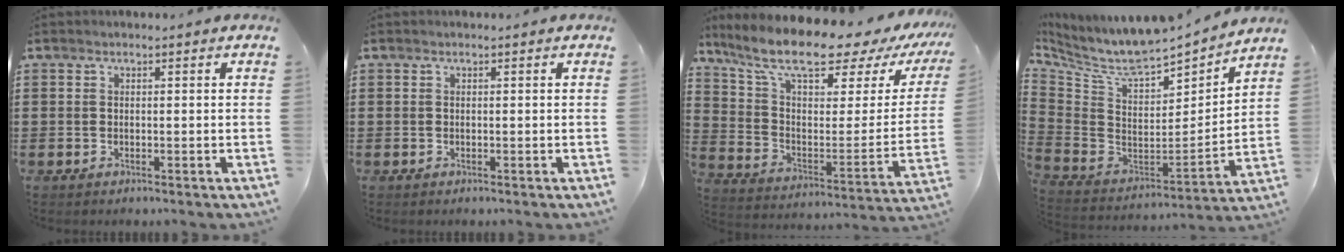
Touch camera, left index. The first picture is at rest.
{"total": 0.0}
{"total": 12.0, "force": [9.4, 2.7, 6.9], "torque": [-0.153, -0.066, 0.157]}
{"total": 7.8, "force": [6.9, 1.9, 3.3], "torque": [-0.102, -0.061, 0.116]}